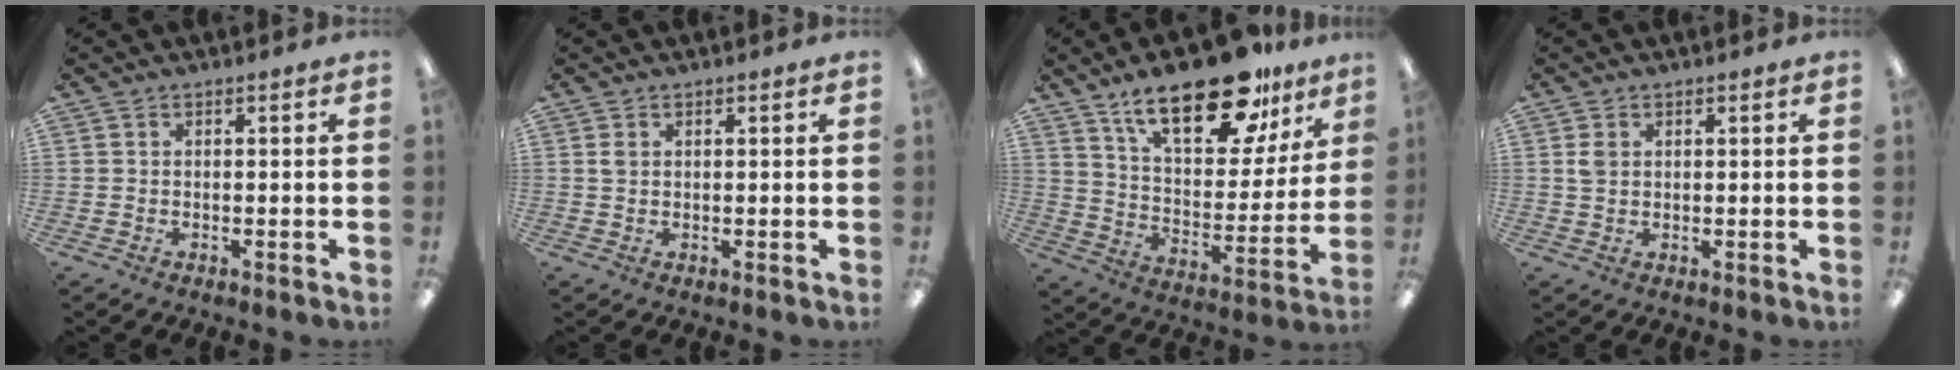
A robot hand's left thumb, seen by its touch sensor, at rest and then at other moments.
{"total": 1.1, "force": [0.5, 0.8, 0.6], "torque": [-0.015, 0.003, 0.010]}
{"total": 24.3, "force": [16.5, 10.0, 14.8], "torque": [-0.234, -0.094, 0.279]}
{"total": 2.0, "force": [0.8, 1.5, 1.0], "torque": [-0.022, 0.004, 0.013]}